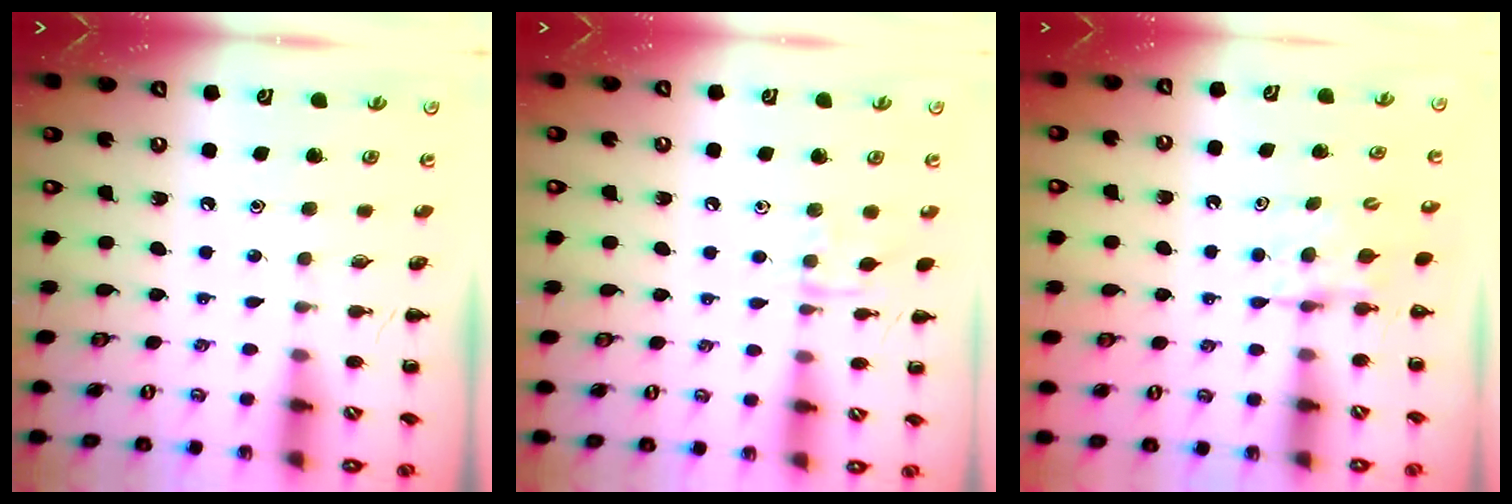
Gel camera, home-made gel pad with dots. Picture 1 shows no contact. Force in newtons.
{"total": 6.8, "press": 6.6, "slide": 1.3}
{"total": 4.7, "press": 4.7, "slide": 0.7}